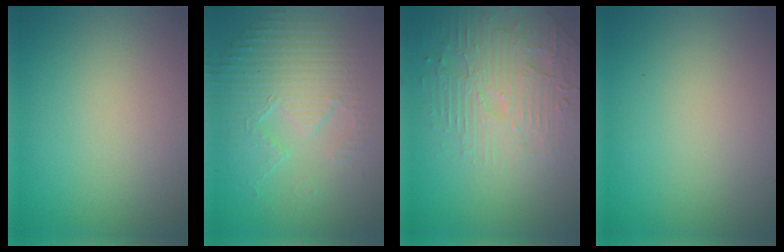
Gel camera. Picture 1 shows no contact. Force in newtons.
{"total": 4.9, "press": 3.5, "slide": 3.4}
{"total": 4.6, "press": 3.9, "slide": 2.5}
{"total": 0.0}